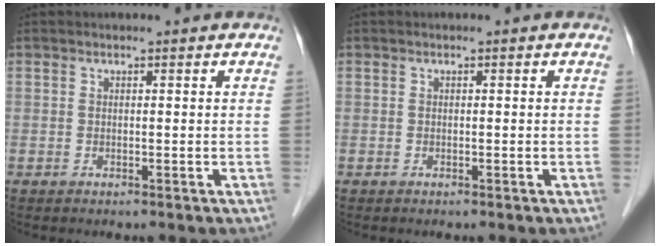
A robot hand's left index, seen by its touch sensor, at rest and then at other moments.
{"total": 0.0}